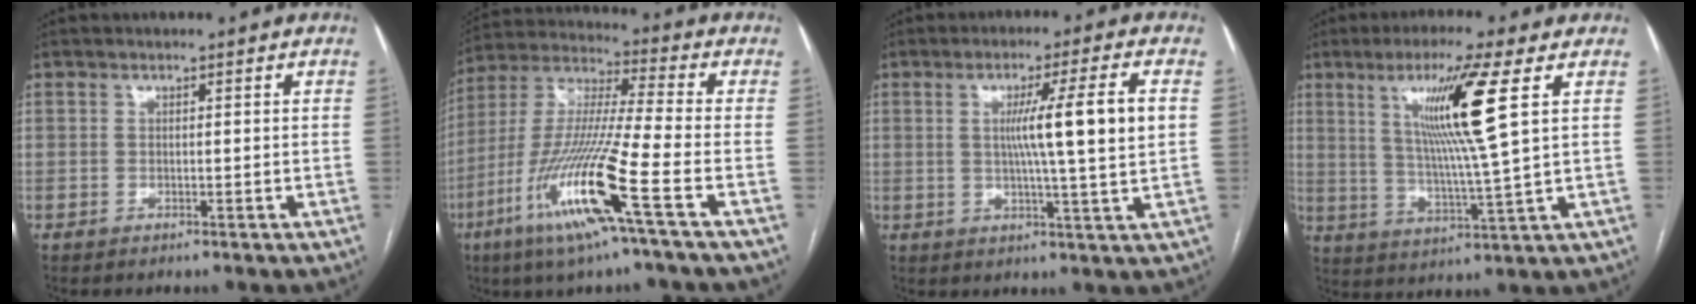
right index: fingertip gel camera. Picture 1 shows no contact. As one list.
[{"total": 17.1, "force": [-7.5, -0.9, 15.4], "torque": [-0.322, -0.026, -0.146]}, {"total": 10.2, "force": [1.5, -1.3, 10.0], "torque": [-0.157, 0.001, 0.024]}, {"total": 12.1, "force": [4.4, -1.6, 11.2], "torque": [-0.200, -0.006, 0.081]}]